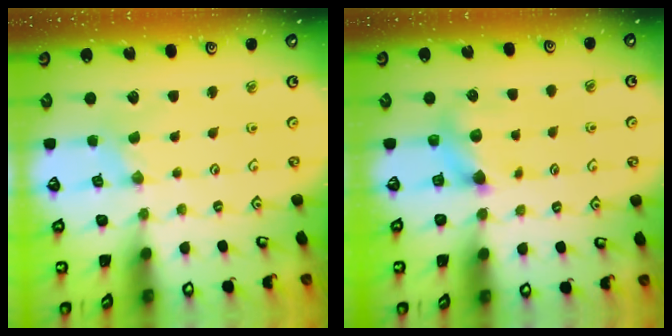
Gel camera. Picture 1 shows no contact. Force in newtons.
{"total": 6.7, "press": 6.7, "slide": 0.6}